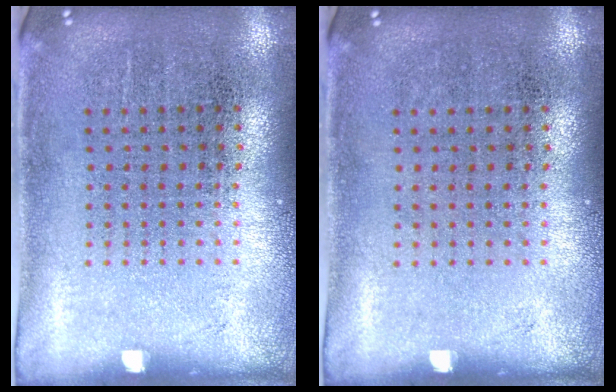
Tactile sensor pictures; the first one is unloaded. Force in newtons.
{"total": 0.0}